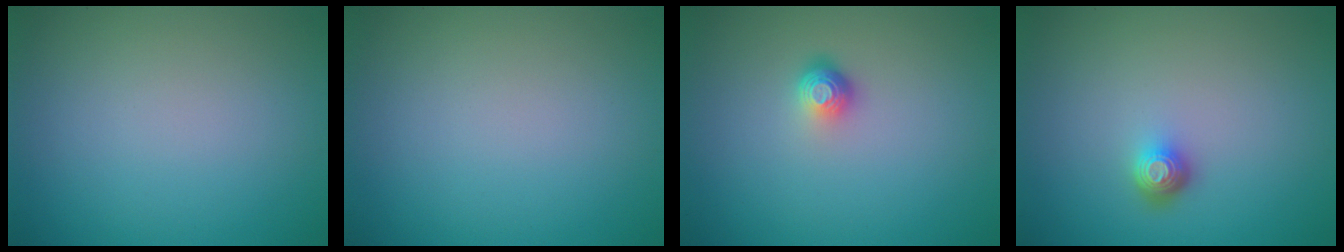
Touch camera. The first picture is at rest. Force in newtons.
{"total": 0.0}
{"total": 1.8, "press": 1.2, "slide": 1.3}
{"total": 1.7, "press": 1.3, "slide": 1.1}